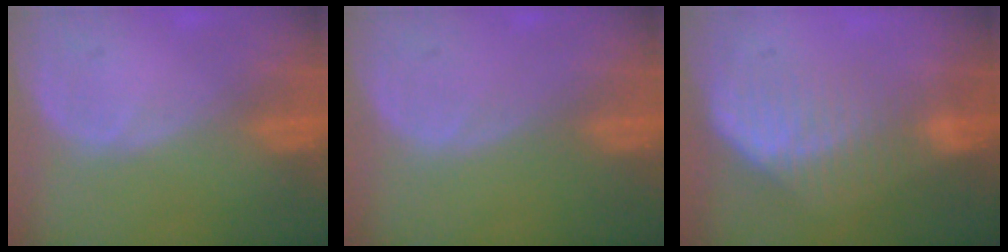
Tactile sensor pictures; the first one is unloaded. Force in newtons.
{"total": 0.0}
{"total": 7.5, "press": 6.3, "slide": 4.0}